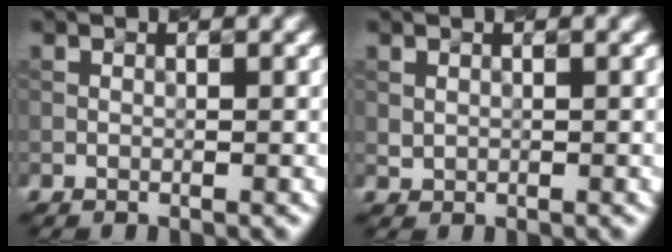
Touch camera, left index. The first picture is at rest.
{"total": 0.5, "force": [0.2, 0.5, 0.2], "torque": [-0.004, -0.003, 0.008]}